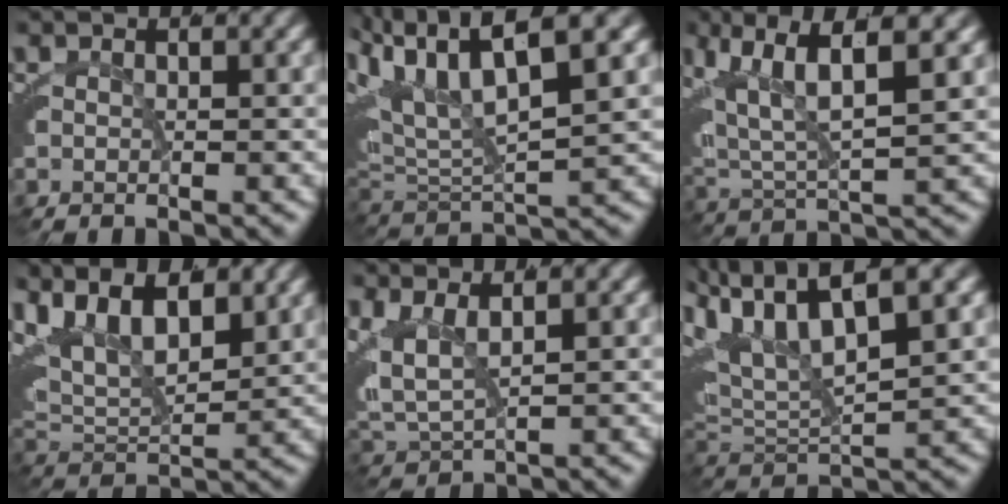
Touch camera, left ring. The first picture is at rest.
{"total": 9.7, "force": [4.1, 5.3, 7.1], "torque": [-0.137, 0.026, 0.063]}
{"total": 8.3, "force": [3.7, 4.3, 6.0], "torque": [-0.116, 0.012, 0.060]}
{"total": 11.5, "force": [3.6, 8.7, 6.6], "torque": [-0.131, 0.010, 0.045]}
{"total": 5.3, "force": [1.2, 3.9, 3.3], "torque": [-0.098, -0.008, 0.027]}
{"total": 10.4, "force": [3.9, 6.4, 7.2], "torque": [-0.143, 0.017, 0.061]}